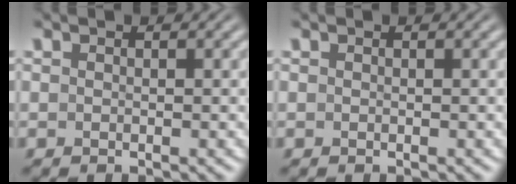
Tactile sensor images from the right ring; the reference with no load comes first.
{"total": 0.0}